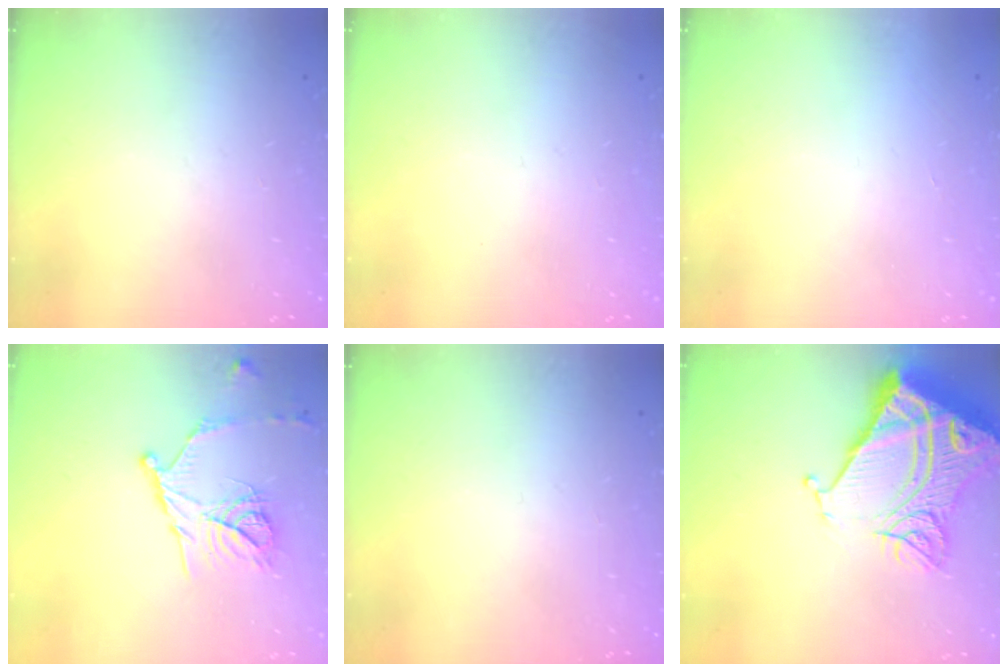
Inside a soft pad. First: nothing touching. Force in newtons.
{"total": 0.0}
{"total": 1.6, "press": 1.5, "slide": 0.1}
{"total": 15.4, "press": 15.3, "slide": 1.5}
{"total": 0.0}
{"total": 20.1, "press": 19.9, "slide": 2.6}